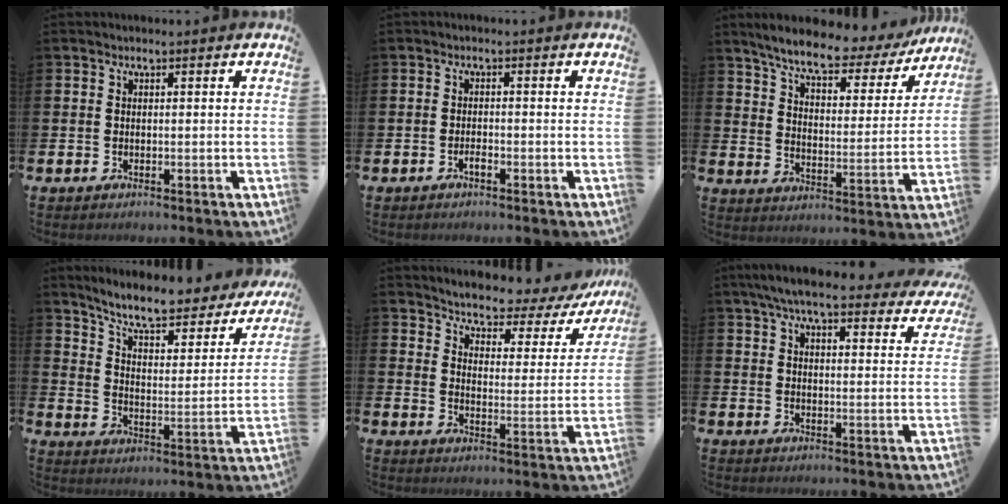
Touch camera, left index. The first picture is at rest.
{"total": 1.1, "force": [-0.7, 0.3, 0.8], "torque": [-0.015, -0.003, -0.015]}
{"total": 8.1, "force": [7.1, 1.6, 3.6], "torque": [-0.095, -0.045, 0.116]}
{"total": 8.2, "force": [7.3, 1.7, 3.3], "torque": [-0.091, -0.053, 0.121]}
{"total": 4.6, "force": [4.3, 1.1, 1.2], "torque": [-0.041, -0.040, 0.065]}
{"total": 6.8, "force": [6.1, 1.0, 2.8], "torque": [-0.071, -0.028, 0.107]}